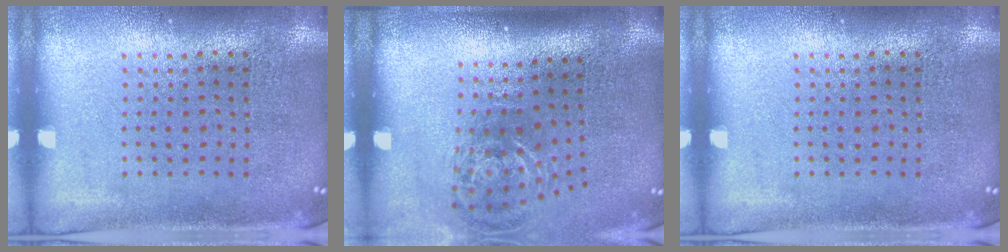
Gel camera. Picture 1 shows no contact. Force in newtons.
{"total": 1.7, "press": 1.2, "slide": 1.2}
{"total": 0.0}